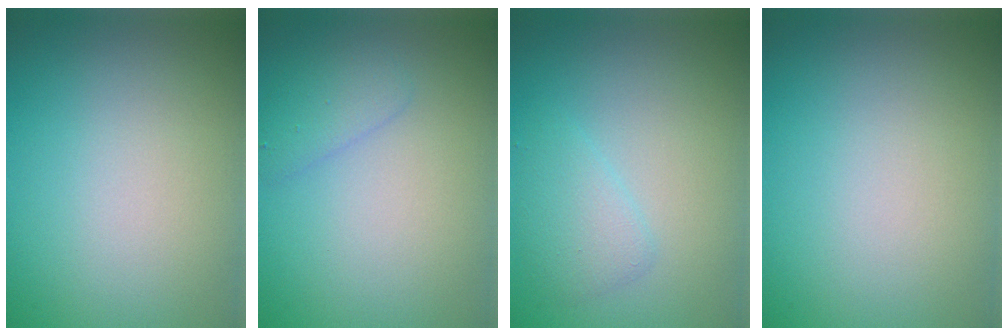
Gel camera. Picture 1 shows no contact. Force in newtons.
{"total": 1.7, "press": 1.7, "slide": 0.1}
{"total": 1.9, "press": 1.9, "slide": 0.1}
{"total": 0.0}